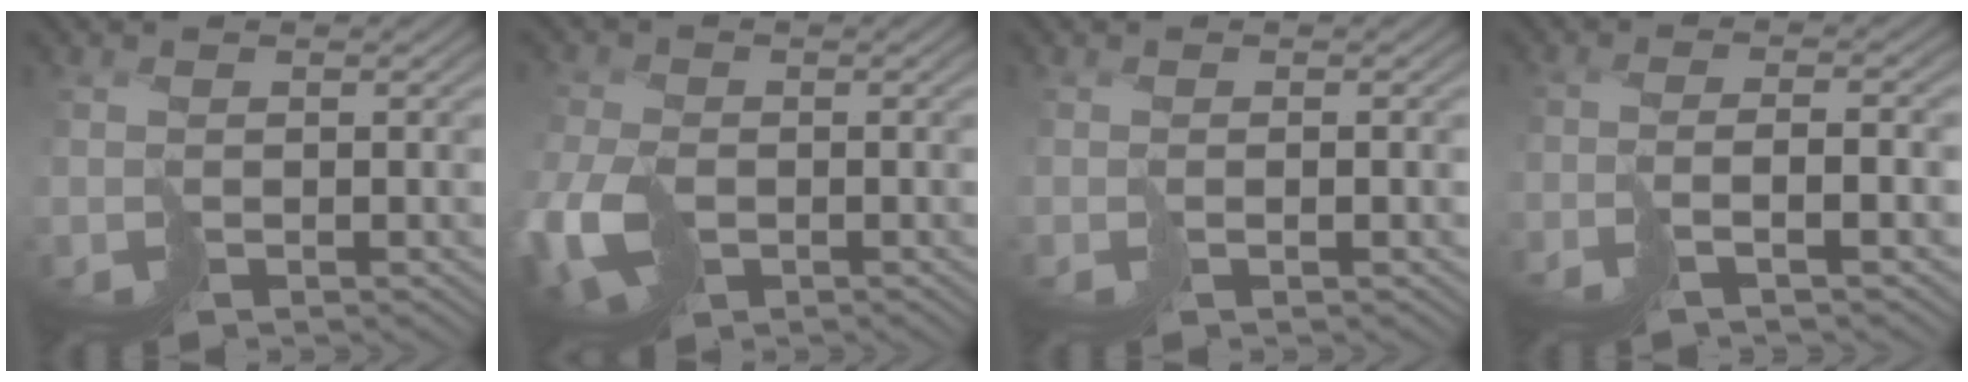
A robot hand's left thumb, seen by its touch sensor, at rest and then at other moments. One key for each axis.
{"total": 7.3, "fx": -2.7, "fy": 4.8, "fz": 4.9, "tx": -0.131, "ty": -0.015, "tz": -0.055}
{"total": 0.5, "fx": 0.1, "fy": -0.5, "fz": 0.1, "tx": 0.000, "ty": 0.006, "tz": 0.003}
{"total": 3.2, "fx": -1.8, "fy": -0.6, "fz": 2.5, "tx": -0.022, "ty": 0.011, "tz": -0.039}